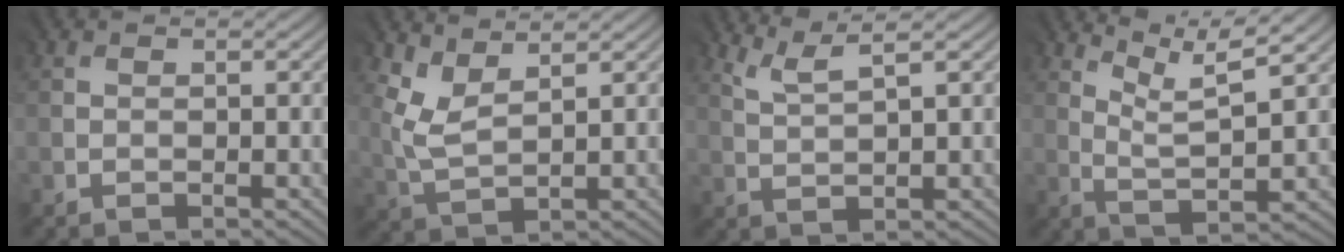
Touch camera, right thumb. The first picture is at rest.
{"total": 3.6, "force": [2.7, 1.2, 2.1], "torque": [-0.063, 0.000, 0.064]}
{"total": 2.8, "force": [2.3, -0.1, 1.7], "torque": [-0.036, 0.003, 0.058]}
{"total": 6.8, "force": [4.7, 0.7, 4.8], "torque": [-0.097, 0.000, 0.092]}